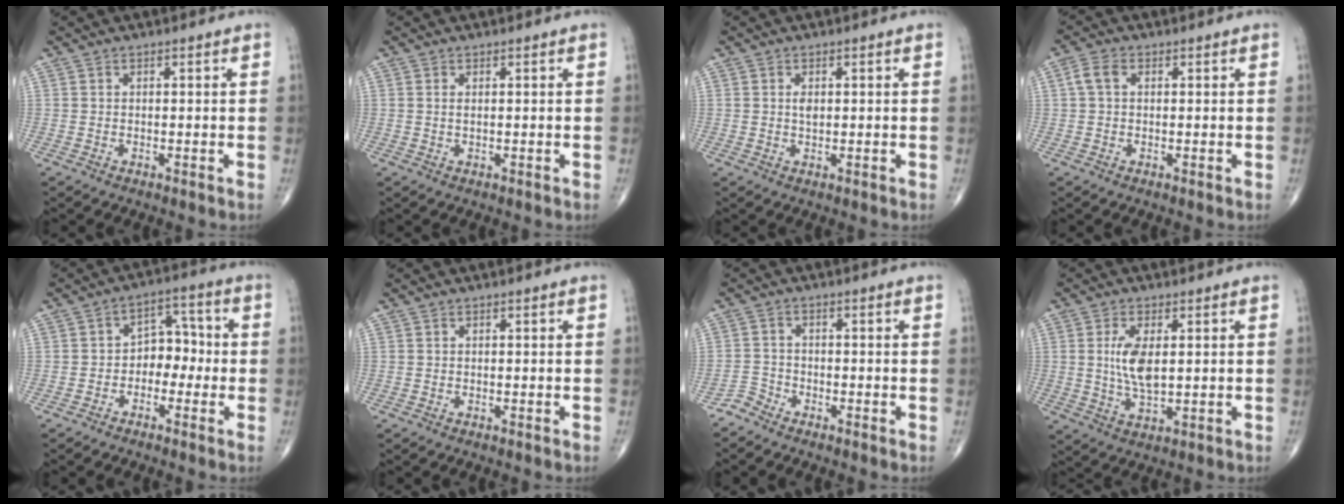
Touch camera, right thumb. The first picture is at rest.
{"total": 0.9, "force": [0.2, 0.3, 0.8], "torque": [-0.018, -0.001, 0.006]}
{"total": 1.7, "force": [0.3, 0.9, 1.4], "torque": [-0.024, -0.002, 0.007]}
{"total": 3.1, "force": [0.6, 2.0, 2.2], "torque": [-0.050, 0.011, 0.012]}
{"total": 6.5, "force": [-1.4, 4.8, 4.2], "torque": [-0.027, 0.035, -0.035]}
{"total": 0.0}
{"total": 2.3, "force": [-2.2, 0.7, -0.2], "torque": [0.008, -0.003, -0.050]}
{"total": 7.2, "force": [1.1, 3.1, 6.4], "torque": [-0.128, -0.012, 0.024]}